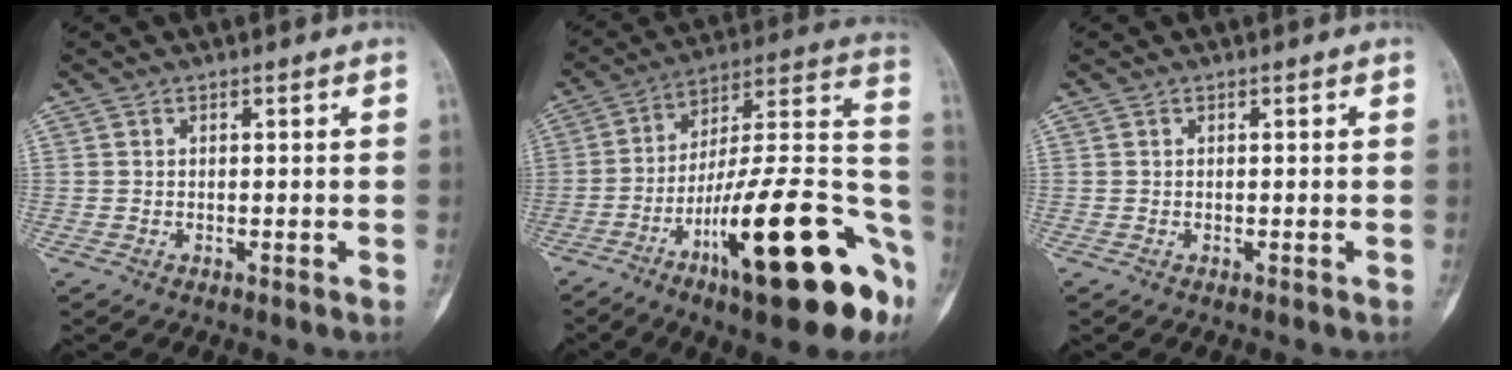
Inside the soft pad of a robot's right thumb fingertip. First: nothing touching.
{"total": 28.2, "force": [-12.4, 7.6, 24.2], "torque": [-0.305, 0.064, -0.185]}
{"total": 0.0}